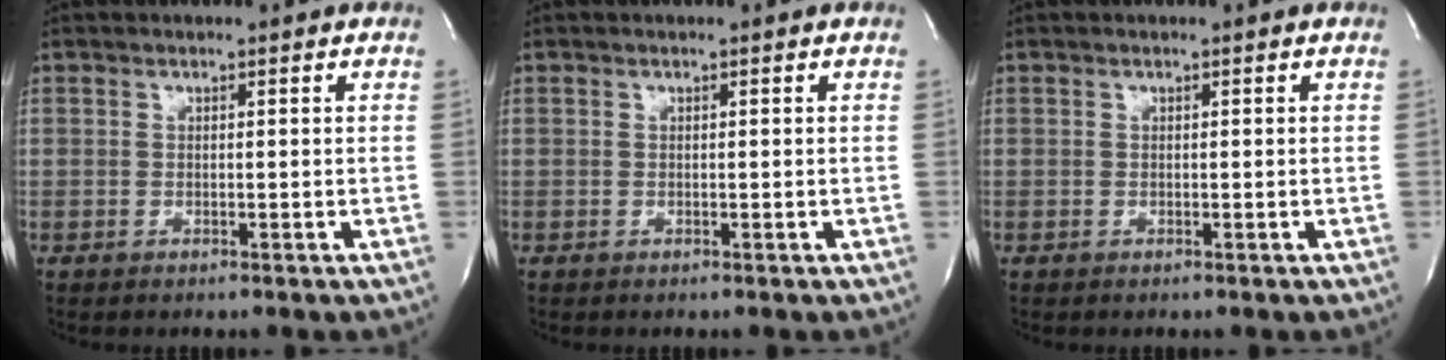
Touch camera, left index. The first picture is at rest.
{"total": 0.0}
{"total": 0.0}